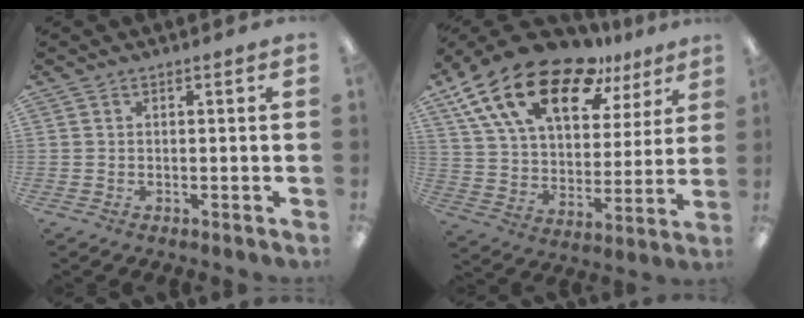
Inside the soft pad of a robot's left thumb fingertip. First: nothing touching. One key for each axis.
{"total": 21.6, "fx": 13.8, "fy": 10.5, "fz": 12.9, "tx": -0.232, "ty": -0.070, "tz": 0.248}